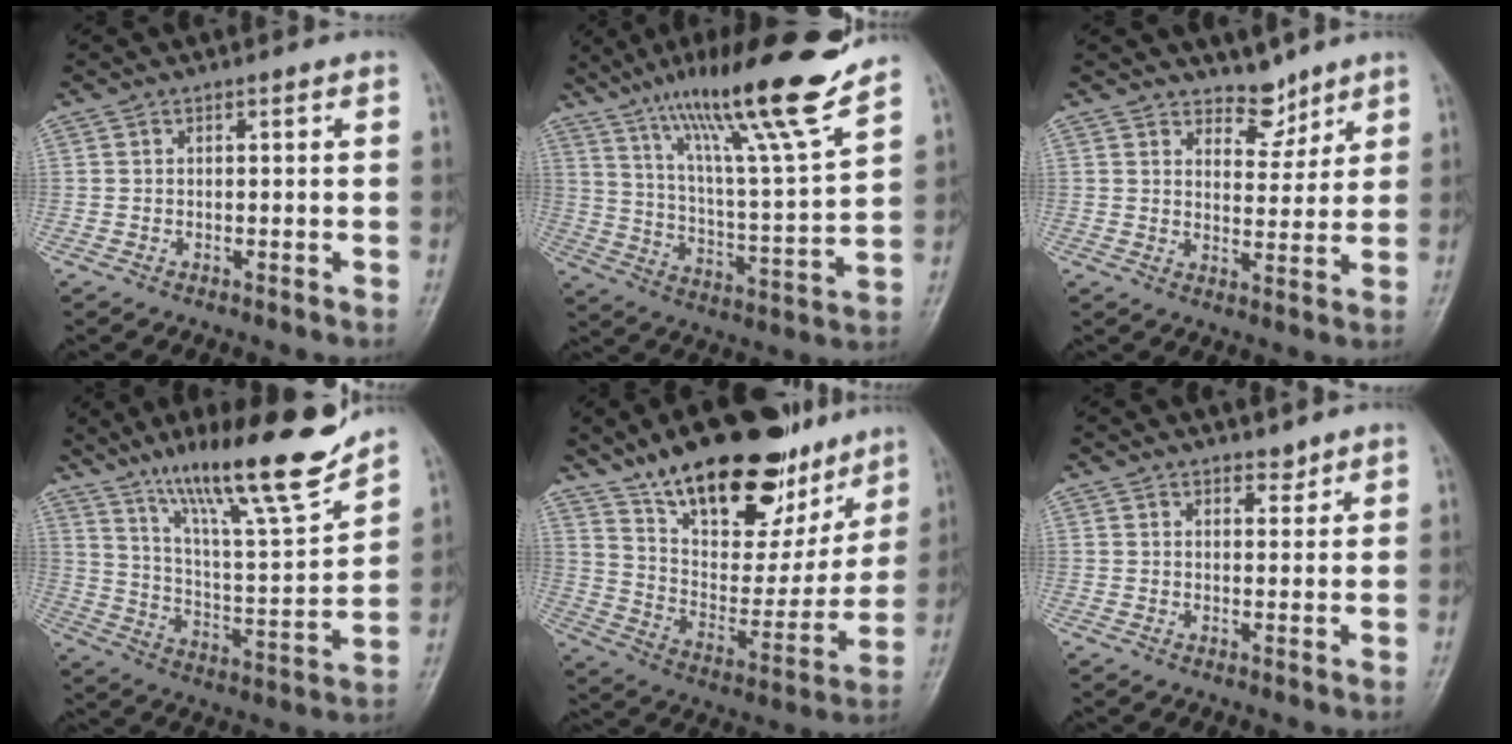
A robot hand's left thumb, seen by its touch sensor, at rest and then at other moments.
{"total": 21.1, "force": [15.3, 1.1, 14.5], "torque": [-0.214, -0.068, 0.258]}
{"total": 5.0, "force": [4.2, 2.4, 1.0], "torque": [0.013, -0.035, 0.070]}
{"total": 21.4, "force": [15.4, 3.3, 14.4], "torque": [-0.210, -0.074, 0.263]}
{"total": 28.6, "force": [19.2, 12.6, 17.0], "torque": [-0.218, -0.064, 0.308]}
{"total": 2.1, "force": [1.7, 1.0, 0.5], "torque": [0.008, -0.012, 0.024]}